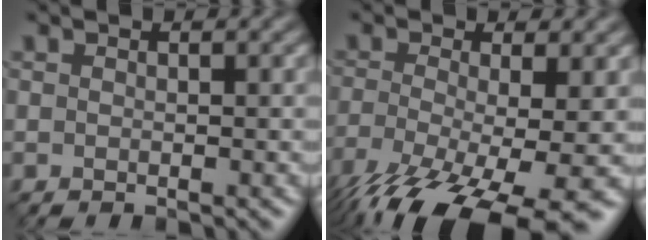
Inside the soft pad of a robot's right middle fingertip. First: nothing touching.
{"total": 11.4, "force": [-6.8, 3.0, 8.6], "torque": [-0.169, -0.027, -0.114]}